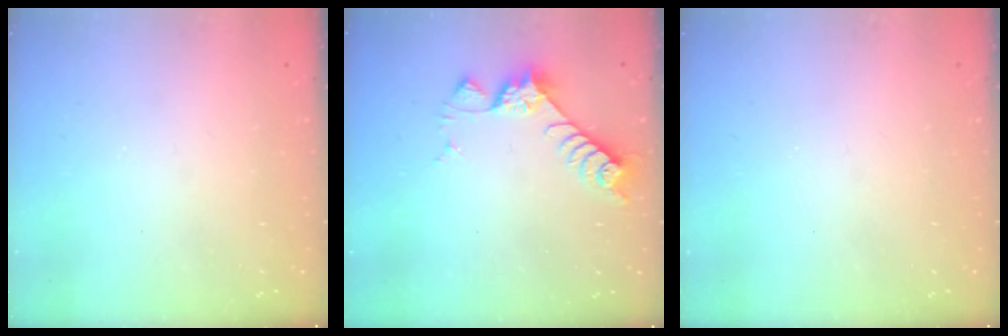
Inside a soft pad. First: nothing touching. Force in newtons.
{"total": 7.0, "press": 7.0, "slide": 0.5}
{"total": 0.0}